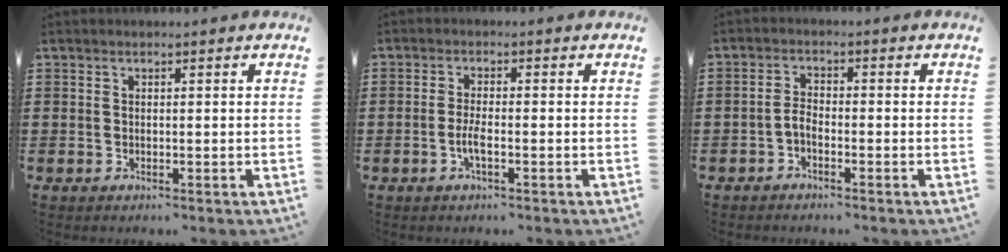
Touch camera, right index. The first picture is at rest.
{"total": 2.5, "force": [-0.9, 0.4, 2.3], "torque": [-0.054, -0.004, -0.021]}
{"total": 2.1, "force": [-1.4, 0.7, 1.4], "torque": [-0.036, 0.002, -0.030]}